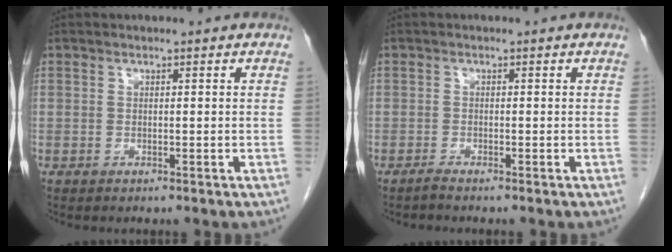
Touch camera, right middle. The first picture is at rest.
{"total": 0.7, "force": [-0.7, -0.2, 0.3], "torque": [-0.008, -0.001, -0.013]}